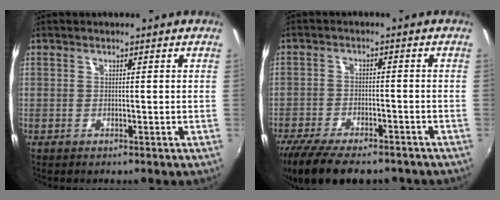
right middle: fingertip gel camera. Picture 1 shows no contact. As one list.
[{"total": 15.7, "force": [-12.3, 5.1, 8.2], "torque": [-0.176, -0.041, -0.194]}]